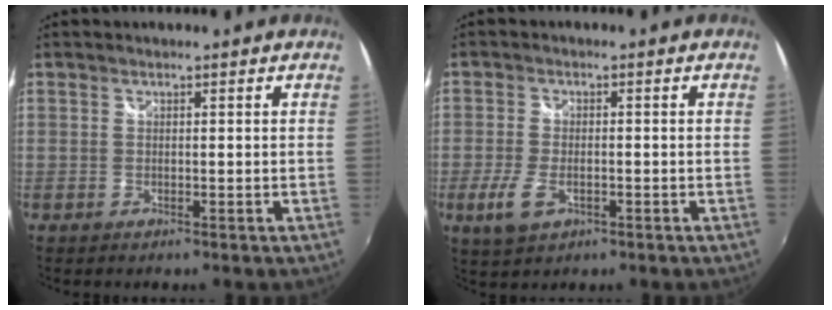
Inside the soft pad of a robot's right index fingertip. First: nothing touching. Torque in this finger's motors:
{"motor_torque": [0.60, -0.17, 0.25, 0.08]}